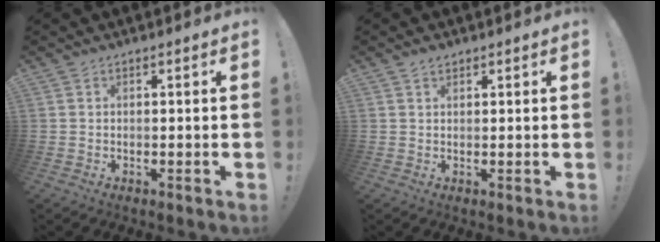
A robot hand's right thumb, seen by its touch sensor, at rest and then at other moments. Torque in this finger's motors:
{"motor_torque": [-0.04, -0.02, 0.15, 0.09, 0.00]}